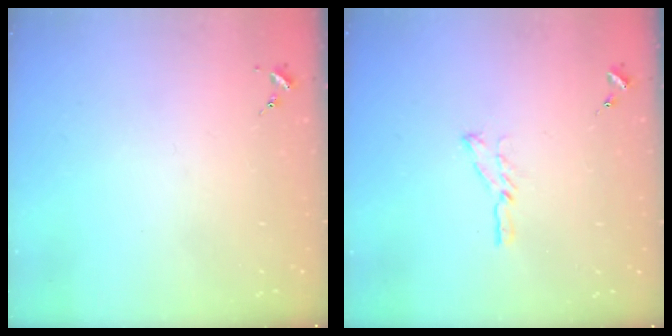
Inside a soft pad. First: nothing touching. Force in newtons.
{"total": 6.4, "press": 6.3, "slide": 0.6}